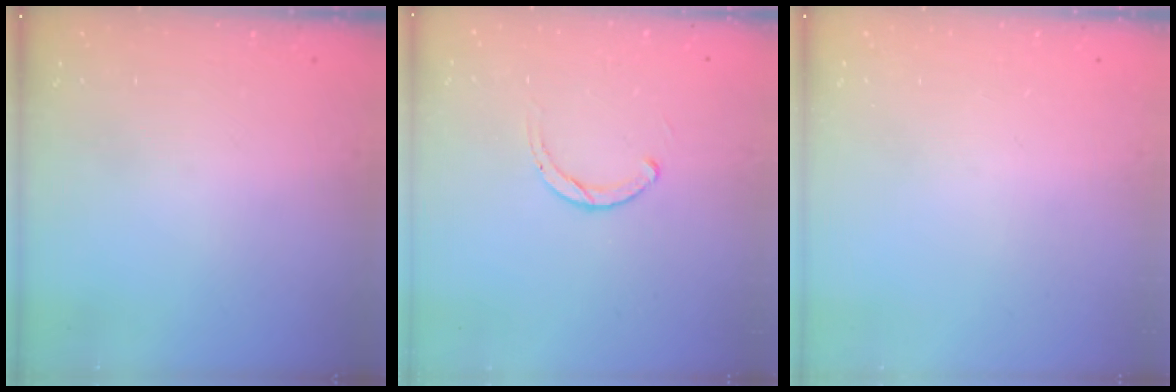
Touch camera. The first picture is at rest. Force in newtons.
{"total": 1.9, "press": 1.9, "slide": 0.2}
{"total": 0.0}